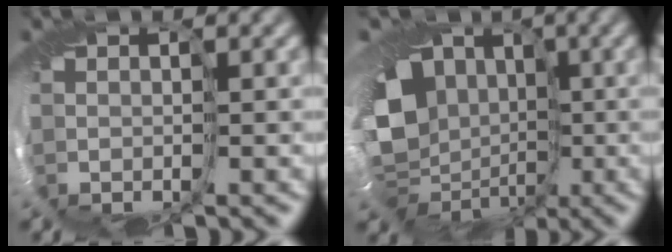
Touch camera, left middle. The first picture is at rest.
{"total": 12.1, "force": [-1.3, 10.1, 6.6], "torque": [-0.088, -0.035, -0.040]}